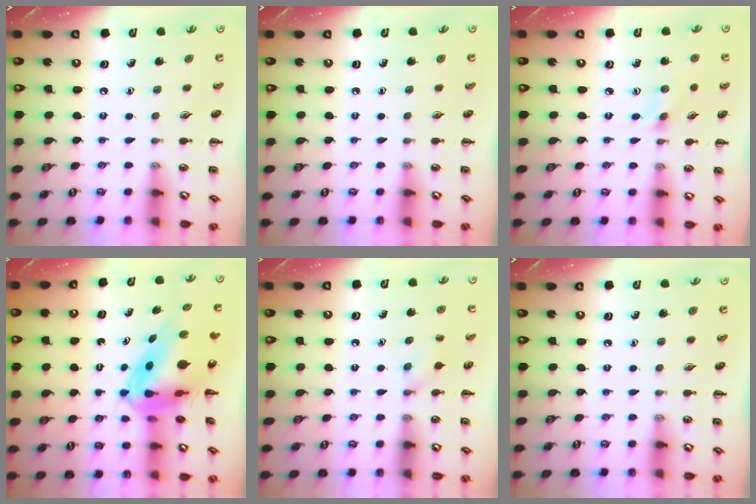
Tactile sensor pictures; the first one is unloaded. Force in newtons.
{"total": 0.0}
{"total": 1.2, "press": 1.1, "slide": 0.3}
{"total": 8.1, "press": 7.7, "slide": 2.6}
{"total": 5.7, "press": 5.3, "slide": 1.9}
{"total": 0.0}